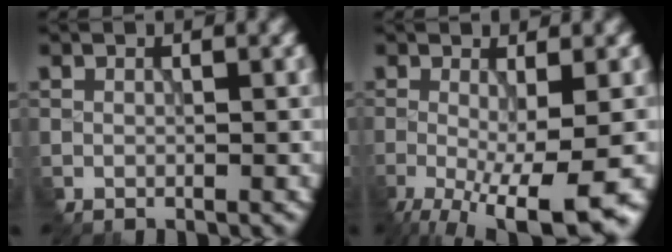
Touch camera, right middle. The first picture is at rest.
{"total": 9.7, "force": [-4.0, 2.5, 8.5], "torque": [-0.152, -0.025, -0.061]}